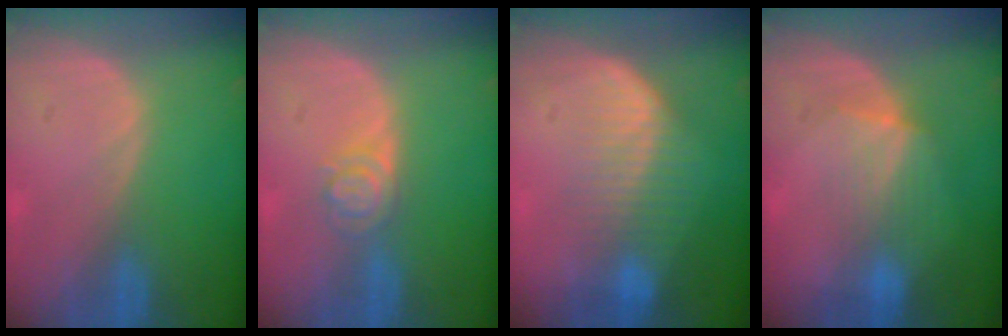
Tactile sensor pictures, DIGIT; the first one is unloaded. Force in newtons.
{"total": 3.9, "press": 3.6, "slide": 1.6}
{"total": 7.2, "press": 6.6, "slide": 2.8}
{"total": 4.6, "press": 4.4, "slide": 1.1}